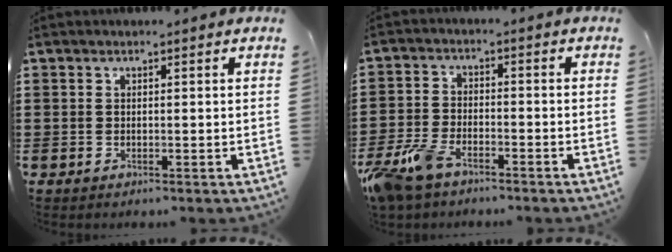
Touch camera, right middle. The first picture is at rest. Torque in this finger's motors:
{"motor_torque": [1.14, -1.00, 0.52, 0.07]}